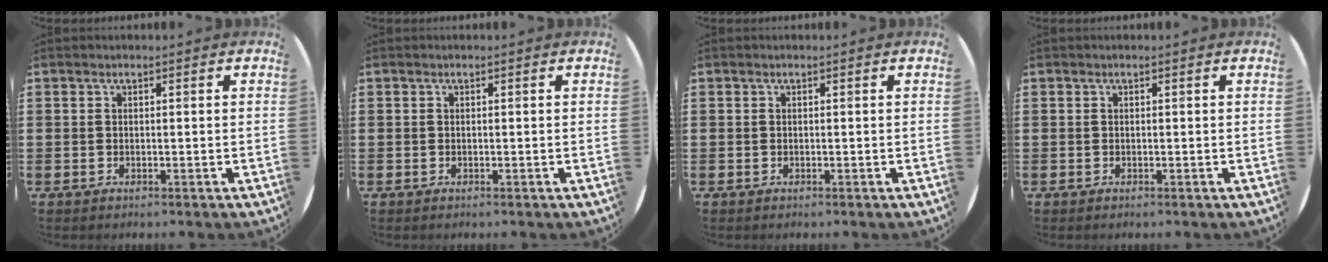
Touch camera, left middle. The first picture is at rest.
{"total": 0.0}
{"total": 0.0}
{"total": 0.0}